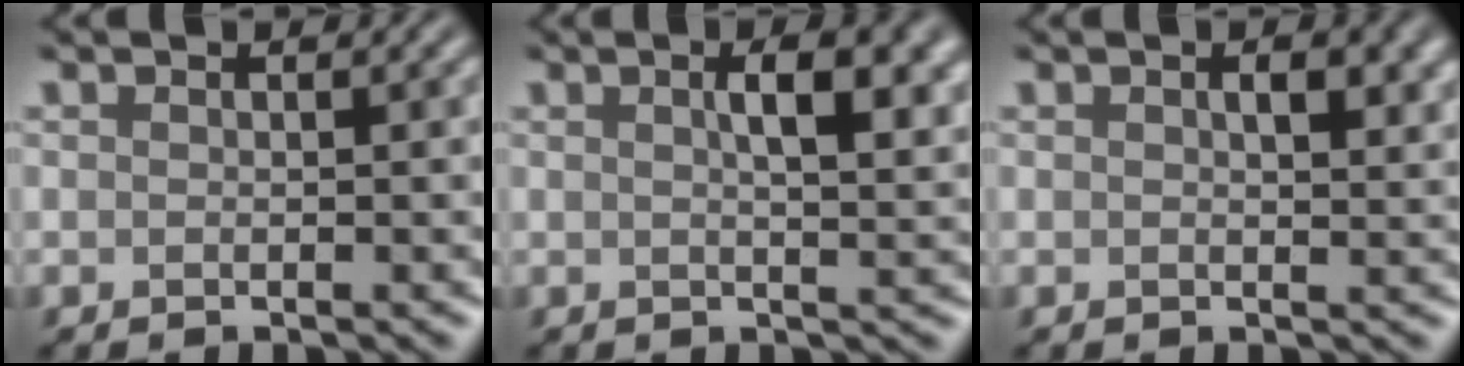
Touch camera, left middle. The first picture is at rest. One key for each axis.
{"total": 5.3, "fx": 1.4, "fy": 1.9, "fz": 4.7, "tx": -0.043, "ty": 0.016, "tz": 0.015}
{"total": 2.1, "fx": 0.7, "fy": 0.7, "fz": 1.8, "tx": -0.022, "ty": 0.001, "tz": 0.015}